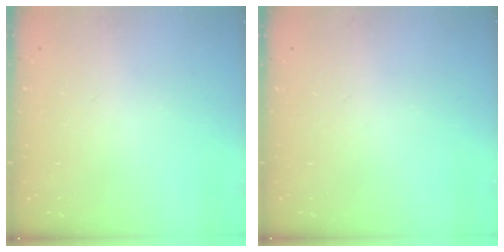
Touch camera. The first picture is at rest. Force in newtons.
{"total": 0.0}